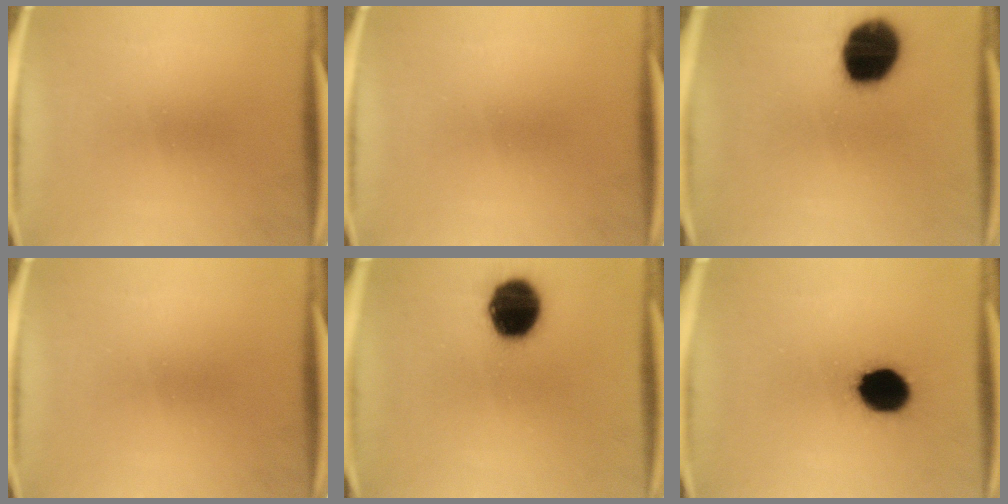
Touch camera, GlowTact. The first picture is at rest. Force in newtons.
{"total": 0.0}
{"total": 19.2}
{"total": 0.0}
{"total": 15.9}
{"total": 12.8}